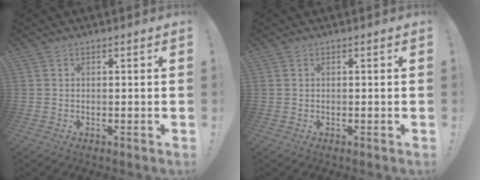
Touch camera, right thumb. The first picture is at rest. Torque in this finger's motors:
{"motor_torque": [0.01, -0.13, -0.08, 0.19, 0.04]}